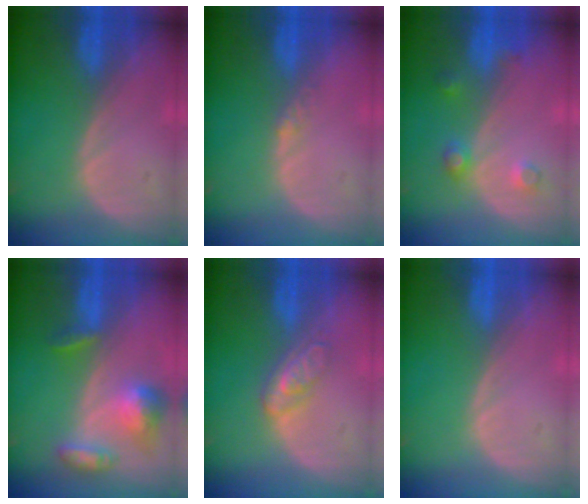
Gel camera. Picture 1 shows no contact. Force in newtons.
{"total": 1.4, "press": 1.1, "slide": 0.8}
{"total": 3.4, "press": 3.2, "slide": 1.1}
{"total": 7.0, "press": 6.5, "slide": 2.6}
{"total": 4.4, "press": 4.0, "slide": 2.0}
{"total": 0.0}